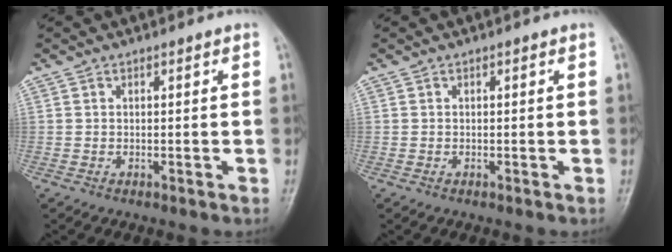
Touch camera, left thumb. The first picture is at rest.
{"total": 0.0}